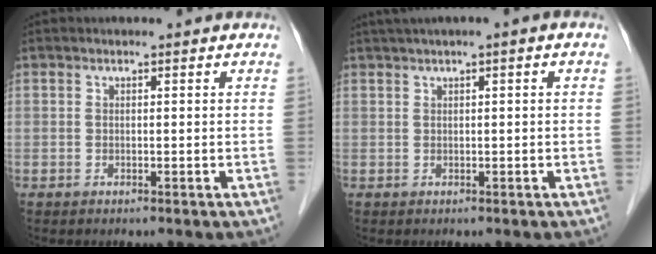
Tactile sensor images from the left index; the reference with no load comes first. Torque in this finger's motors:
{"motor_torque": [0.35, -0.67, 0.74, 0.15]}